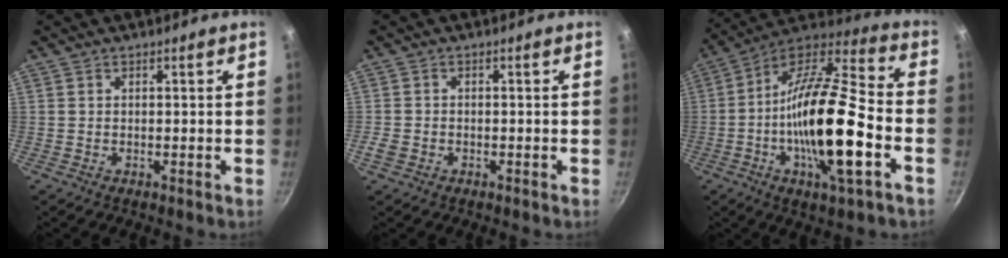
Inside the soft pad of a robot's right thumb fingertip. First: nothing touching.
{"total": 2.3, "force": [-1.0, 1.7, 1.1], "torque": [-0.025, 0.005, -0.018]}
{"total": 23.4, "force": [-5.6, 6.5, 21.8], "torque": [-0.380, 0.025, -0.117]}